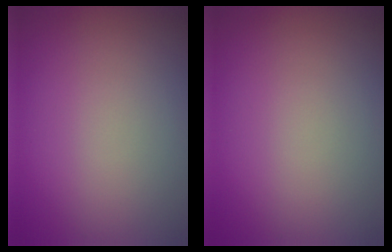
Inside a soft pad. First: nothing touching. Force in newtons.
{"total": 0.0}